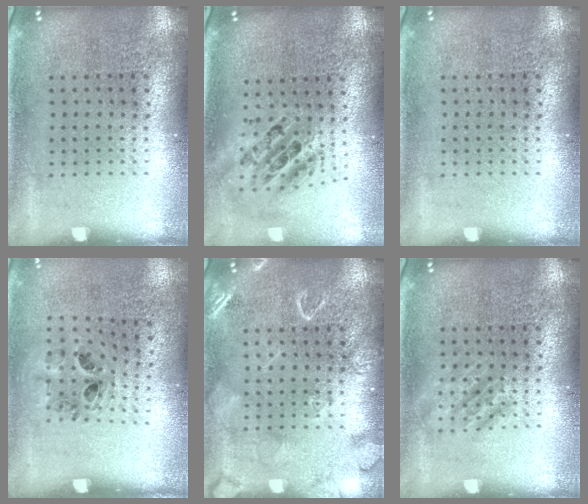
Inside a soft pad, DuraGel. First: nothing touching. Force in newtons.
{"total": 2.0, "press": 1.5, "slide": 1.3}
{"total": 0.0}
{"total": 1.0, "press": 0.9, "slide": 0.5}
{"total": 2.9, "press": 2.9, "slide": 0.4}
{"total": 1.6, "press": 1.6, "slide": 0.3}